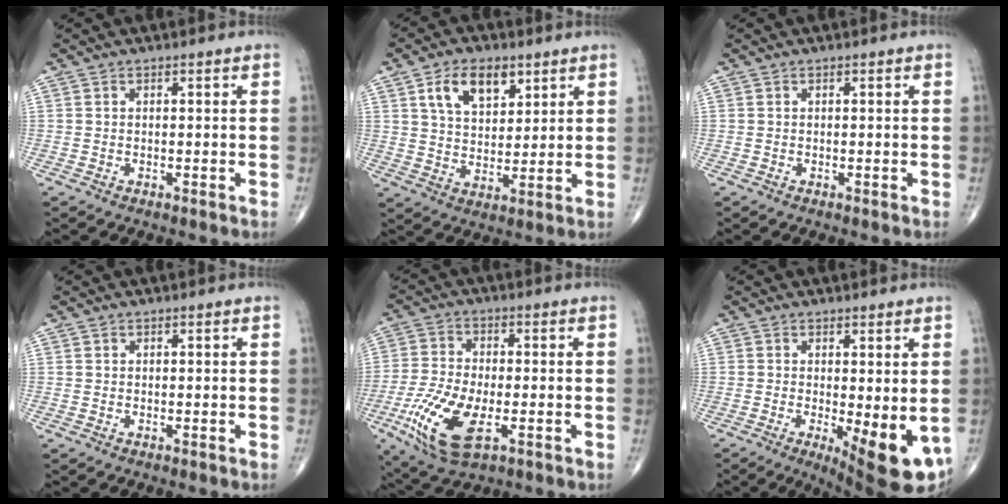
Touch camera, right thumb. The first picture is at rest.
{"total": 9.9, "force": [4.9, 5.8, 6.4], "torque": [-0.090, -0.020, 0.091]}
{"total": 0.0}
{"total": 0.0}
{"total": 13.4, "force": [-4.4, 6.2, 11.1], "torque": [-0.239, -0.004, -0.079]}
{"total": 11.1, "force": [-2.1, 3.6, 10.2], "torque": [-0.131, -0.024, -0.017]}